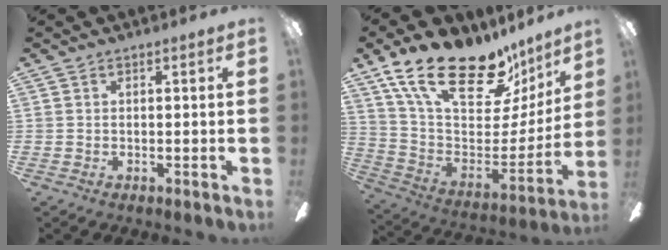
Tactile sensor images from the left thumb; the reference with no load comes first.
{"total": 25.2, "force": [17.4, 10.7, 14.8], "torque": [-0.242, -0.112, 0.311]}